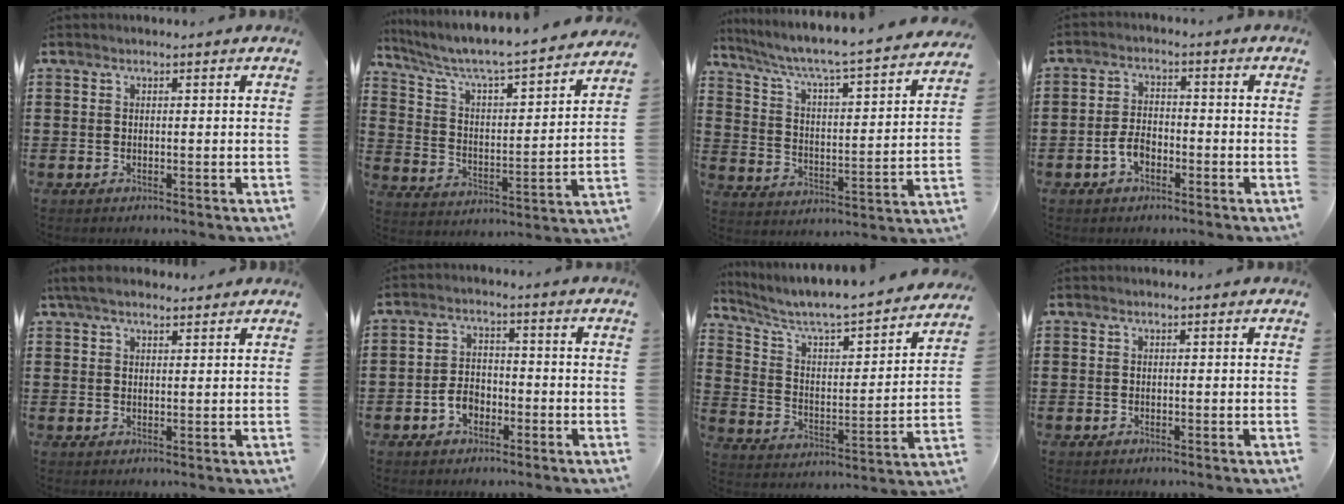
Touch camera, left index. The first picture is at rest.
{"total": 5.3, "force": [4.7, 0.2, 2.4], "torque": [-0.071, -0.048, 0.069]}
{"total": 4.7, "force": [4.0, -0.2, 2.5], "torque": [-0.069, -0.045, 0.054]}
{"total": 3.8, "force": [-1.6, 2.0, 2.8], "torque": [-0.072, -0.003, -0.037]}
{"total": 3.8, "force": [3.1, 1.1, 2.0], "torque": [-0.048, 0.004, 0.058]}
{"total": 3.8, "force": [-1.8, 2.5, 2.1], "torque": [-0.049, 0.004, -0.038]}
{"total": 5.1, "force": [4.5, 0.6, 2.4], "torque": [-0.071, -0.047, 0.066]}
{"total": 0.0}